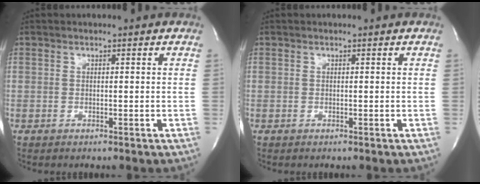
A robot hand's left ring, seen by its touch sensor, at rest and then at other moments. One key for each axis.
{"total": 0.0}